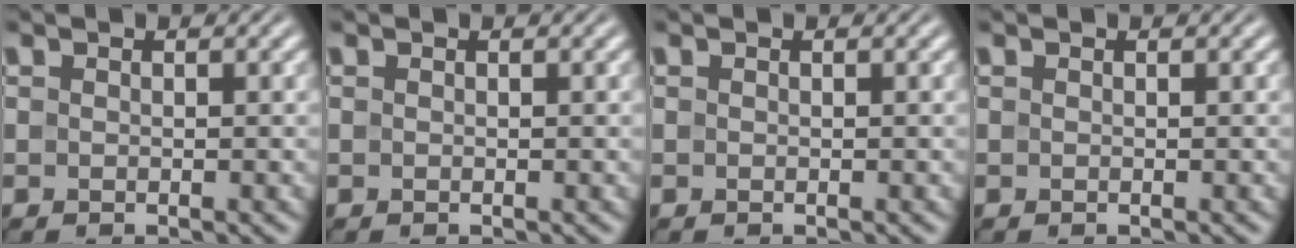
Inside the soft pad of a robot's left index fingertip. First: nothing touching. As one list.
[{"total": 0.0}, {"total": 0.0}, {"total": 0.0}]